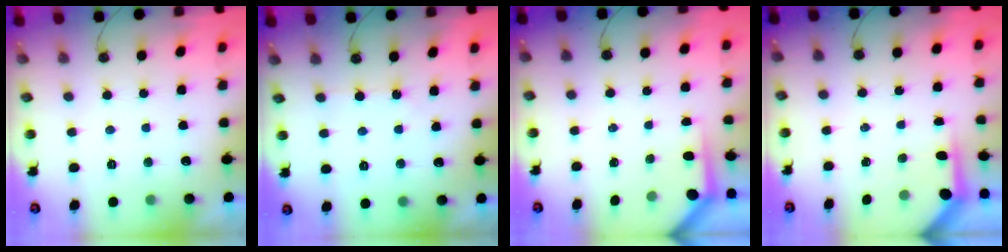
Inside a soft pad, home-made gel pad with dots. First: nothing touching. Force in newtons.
{"total": 3.3, "press": 3.3, "slide": 0.4}
{"total": 3.4, "press": 3.4, "slide": 0.4}
{"total": 3.7, "press": 3.7, "slide": 0.4}